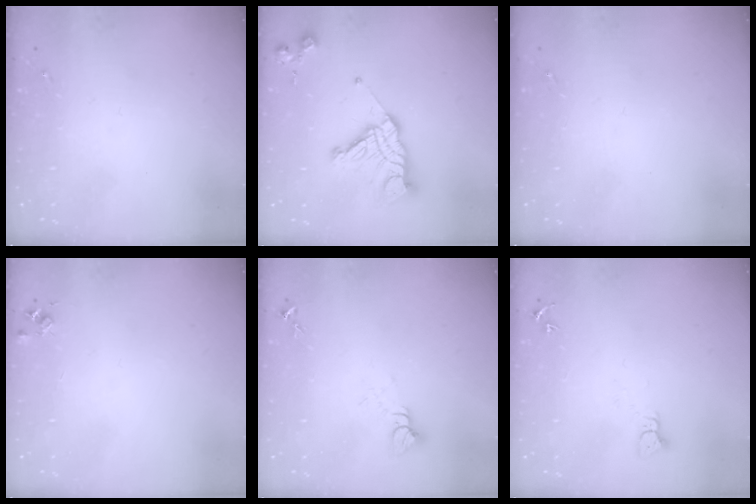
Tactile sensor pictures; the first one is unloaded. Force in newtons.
{"total": 15.8, "press": 15.8, "slide": 1.3}
{"total": 0.0}
{"total": 4.4, "press": 4.4, "slide": 0.5}
{"total": 5.0, "press": 5.0, "slide": 0.4}
{"total": 2.2, "press": 2.2, "slide": 0.2}